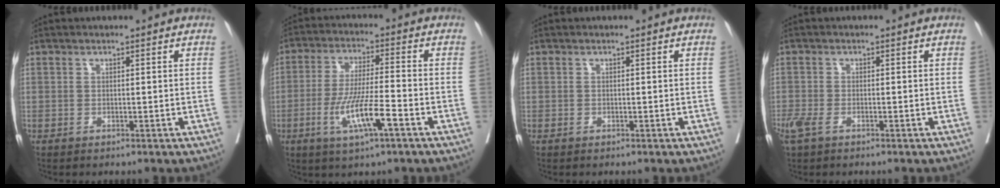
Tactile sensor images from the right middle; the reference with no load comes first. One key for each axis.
{"total": 9.1, "fx": -3.8, "fy": 0.5, "fz": 8.3, "tx": -0.165, "ty": -0.012, "tz": -0.068}
{"total": 0.0}
{"total": 3.3, "fx": -1.9, "fy": 1.4, "fz": 2.3, "tx": -0.057, "ty": -0.008, "tz": -0.036}